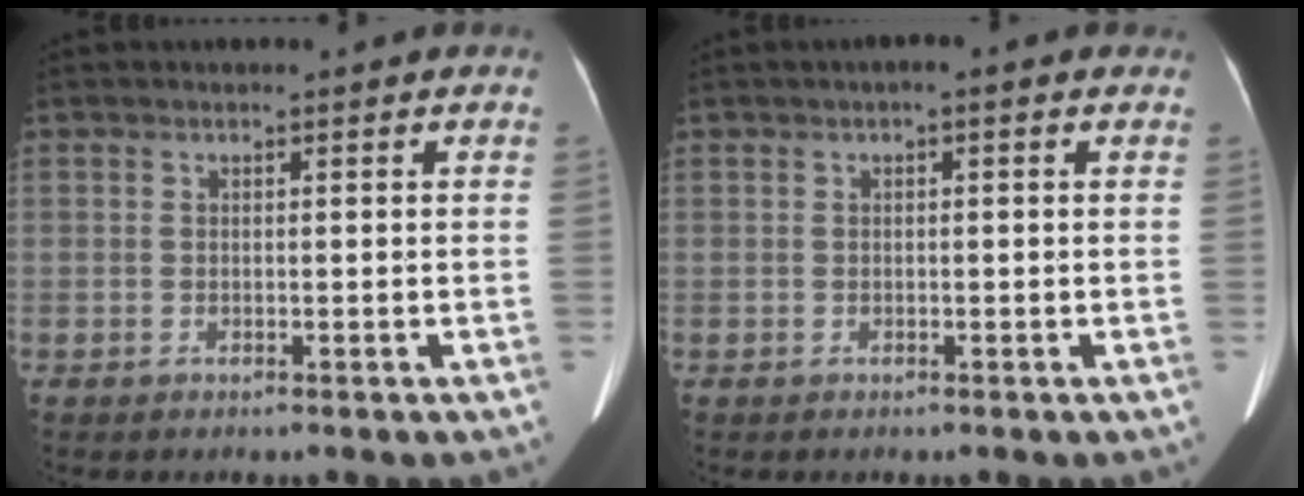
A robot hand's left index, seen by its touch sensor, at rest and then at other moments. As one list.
[{"total": 1.5, "force": [0.6, 0.4, 1.3], "torque": [-0.015, 0.009, 0.000]}]